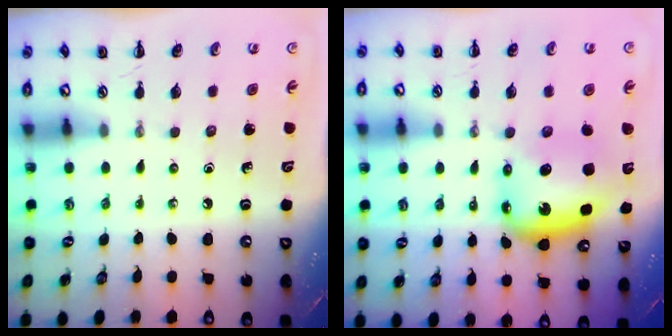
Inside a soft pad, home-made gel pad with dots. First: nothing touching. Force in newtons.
{"total": 8.3, "press": 8.0, "slide": 2.3}